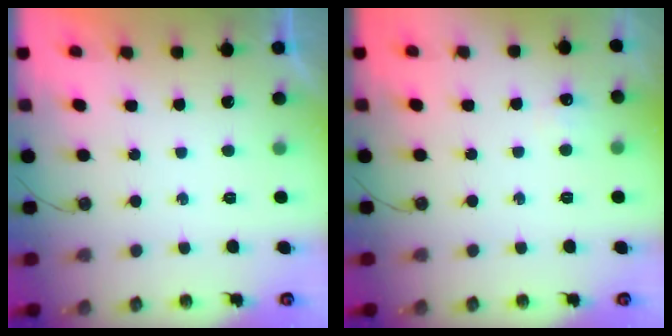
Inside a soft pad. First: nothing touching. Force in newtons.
{"total": 4.7, "press": 4.6, "slide": 0.6}